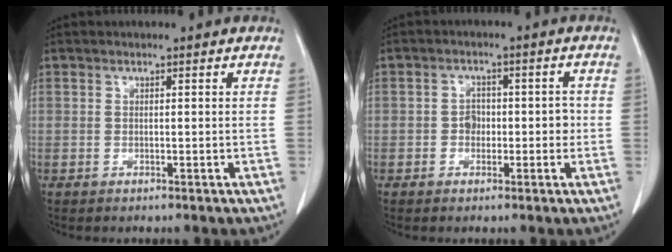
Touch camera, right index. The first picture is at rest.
{"total": 3.5, "force": [-0.6, 2.5, 2.3], "torque": [-0.024, 0.016, -0.009]}